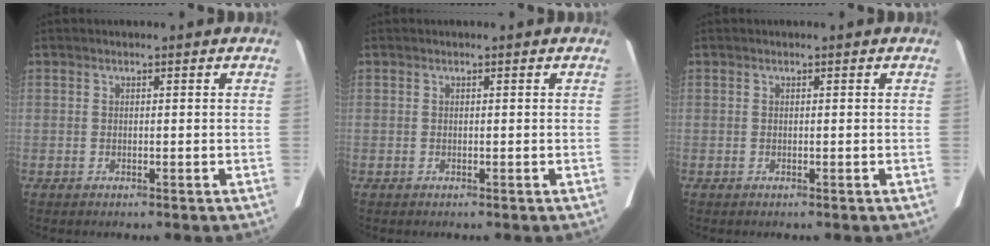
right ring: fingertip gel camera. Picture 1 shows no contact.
{"total": 0.0}
{"total": 0.0}